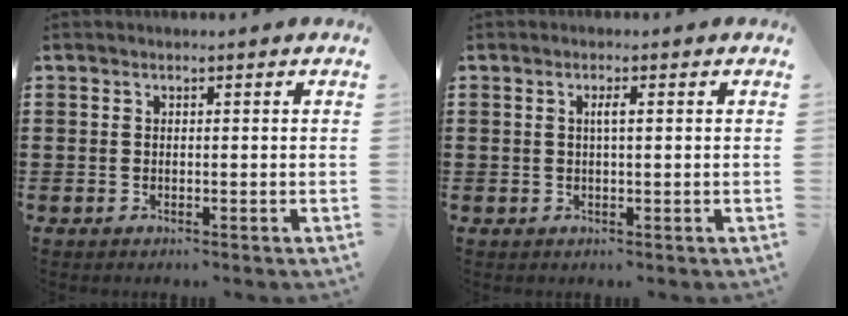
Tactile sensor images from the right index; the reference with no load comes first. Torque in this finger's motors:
{"motor_torque": [0.52, 0.22, 0.04, 0.05]}